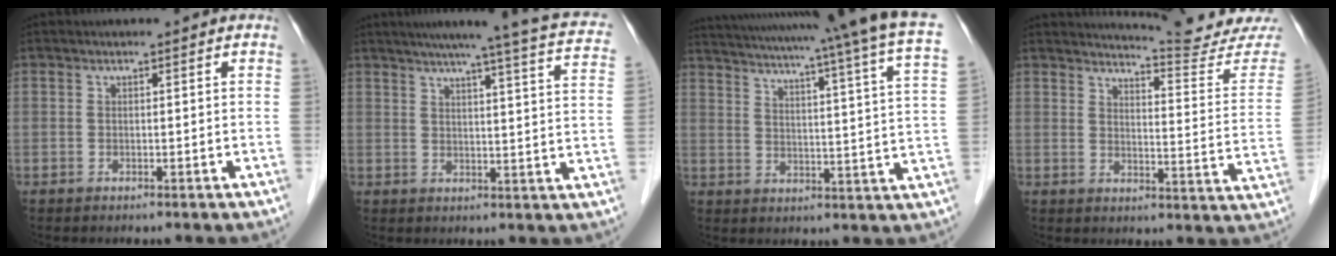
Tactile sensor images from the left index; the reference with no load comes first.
{"total": 20.7, "force": [17.4, 0.7, 11.1], "torque": [-0.154, -0.012, 0.199]}
{"total": 27.4, "force": [22.5, -0.2, 15.7], "torque": [-0.245, -0.035, 0.275]}
{"total": 14.3, "force": [14.1, -1.6, 1.8], "torque": [-0.023, -0.105, 0.157]}